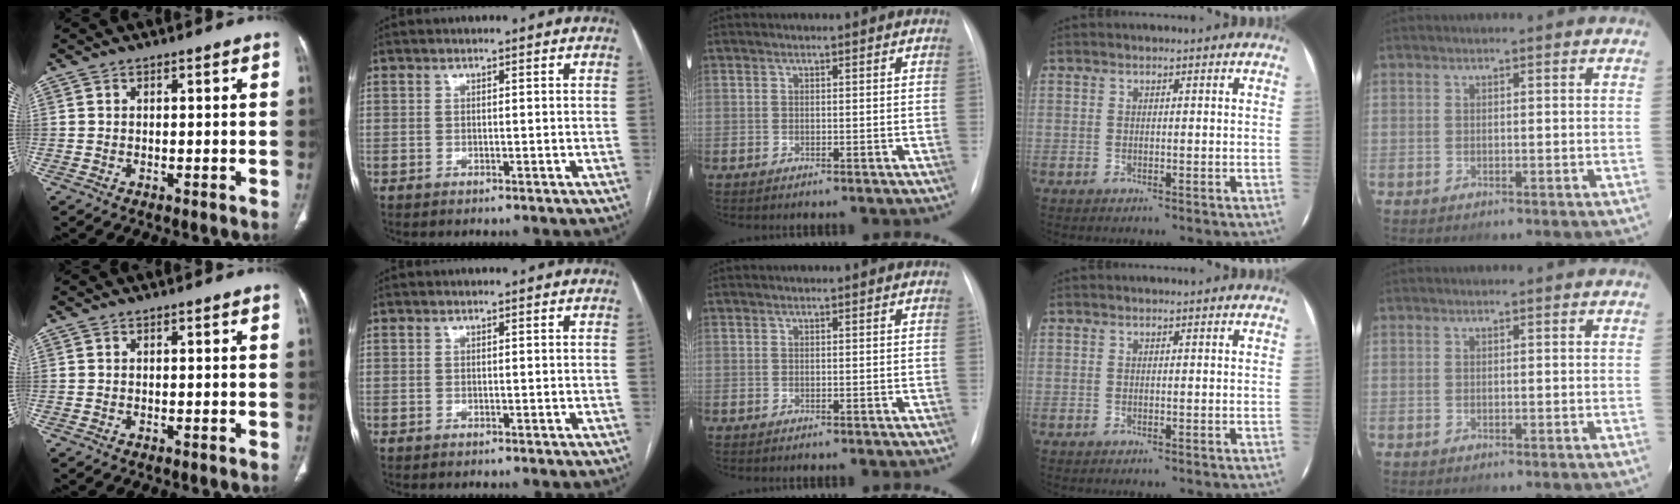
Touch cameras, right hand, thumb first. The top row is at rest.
{}